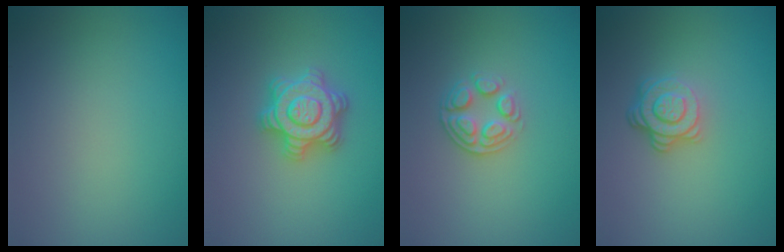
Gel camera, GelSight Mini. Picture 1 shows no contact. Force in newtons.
{"total": 4.7, "press": 4.7, "slide": 0.6}
{"total": 2.7, "press": 2.4, "slide": 1.2}
{"total": 3.9, "press": 2.8, "slide": 2.7}